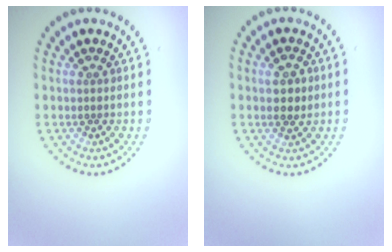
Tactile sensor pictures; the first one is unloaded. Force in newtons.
{"total": 2.1, "press": 2.1, "slide": 0.3}